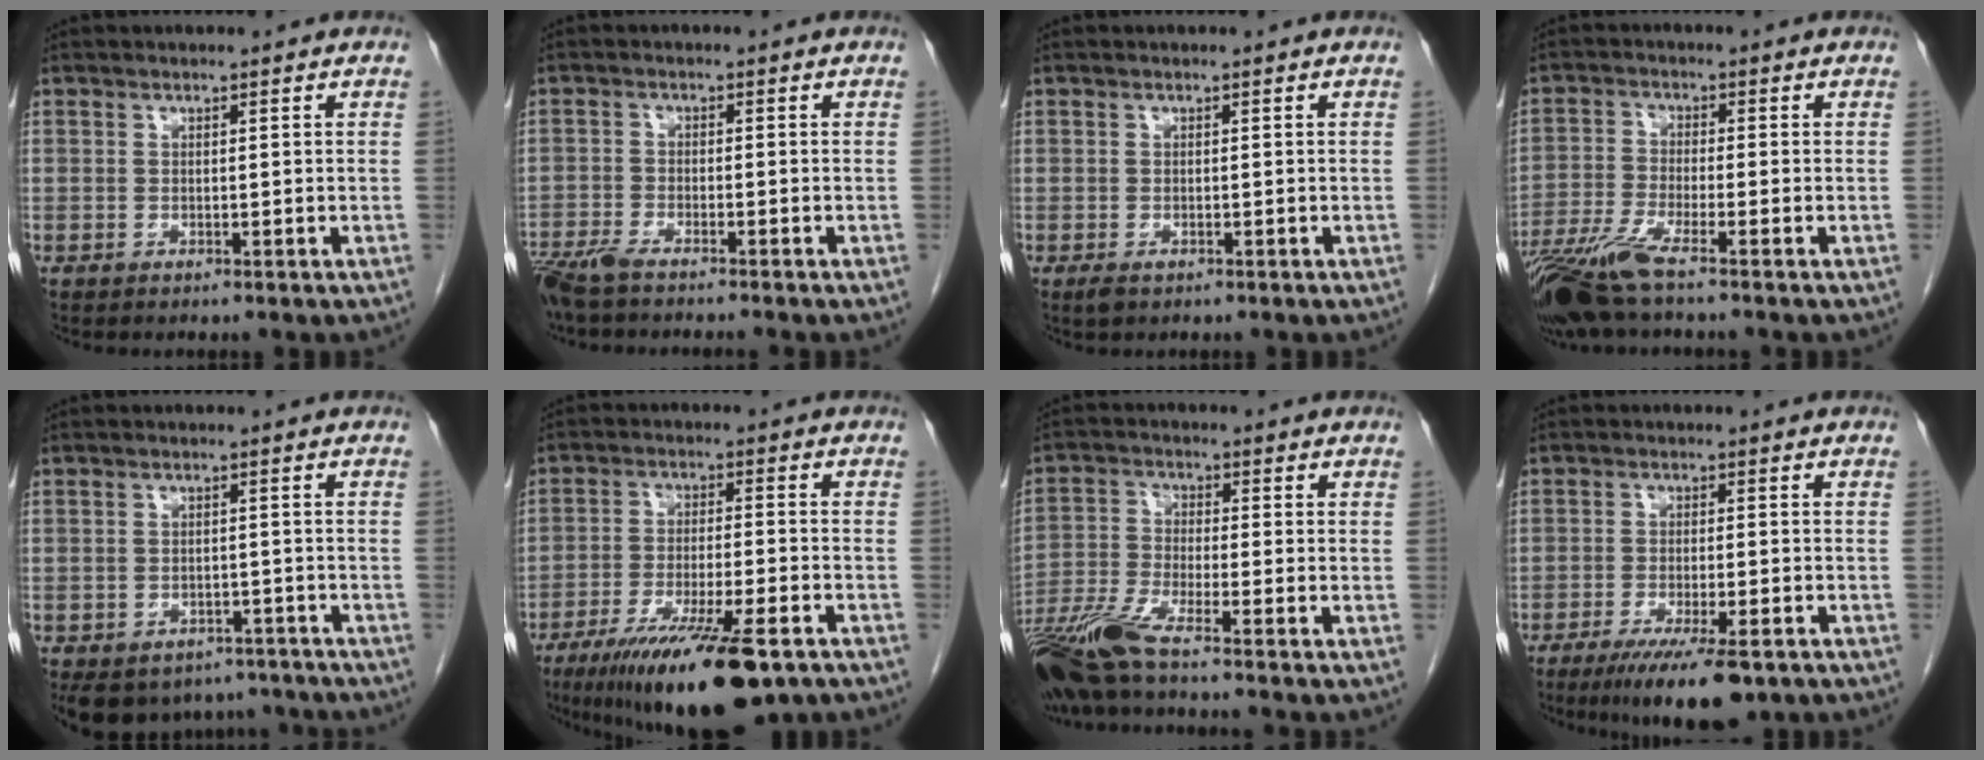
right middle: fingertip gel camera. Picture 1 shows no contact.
{"total": 6.1, "force": [-5.3, 0.3, 3.1], "torque": [-0.051, -0.016, -0.096]}
{"total": 1.3, "force": [-0.7, 0.6, 0.9], "torque": [-0.018, -0.002, -0.007]}
{"total": 8.0, "force": [-5.9, -0.1, 5.4], "torque": [-0.112, -0.024, -0.114]}
{"total": 12.2, "force": [-9.2, 7.4, 3.0], "torque": [-0.067, 0.010, -0.106]}
{"total": 16.6, "force": [-10.9, 2.6, 12.2], "torque": [-0.182, -0.036, -0.178]}
{"total": 9.4, "force": [-7.5, -0.7, 5.6], "torque": [-0.113, -0.033, -0.146]}
{"total": 10.1, "force": [-6.8, 1.9, 7.3], "torque": [-0.111, -0.020, -0.103]}